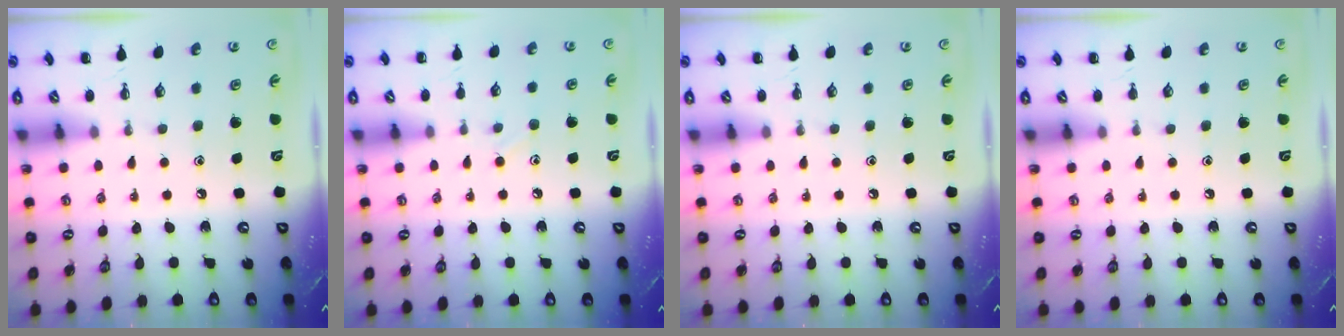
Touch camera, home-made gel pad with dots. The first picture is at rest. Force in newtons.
{"total": 6.2, "press": 5.9, "slide": 2.0}
{"total": 0.0}
{"total": 0.0}